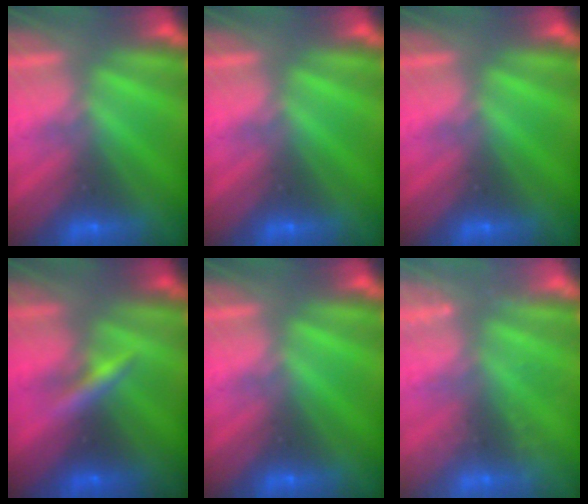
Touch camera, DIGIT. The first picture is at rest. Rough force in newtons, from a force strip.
{"total": 0.0}
{"total": 0.0}
{"total": 2.7}
{"total": 0.0}
{"total": 2.4}